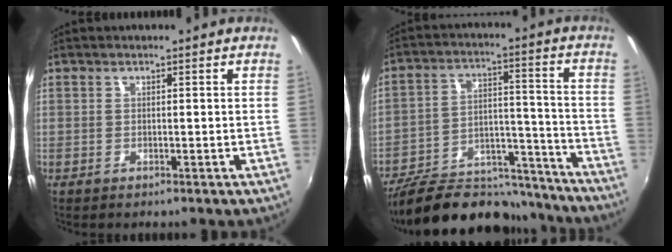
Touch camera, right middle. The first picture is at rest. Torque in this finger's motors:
{"motor_torque": [0.95, -1.19, 0.14, 0.08]}